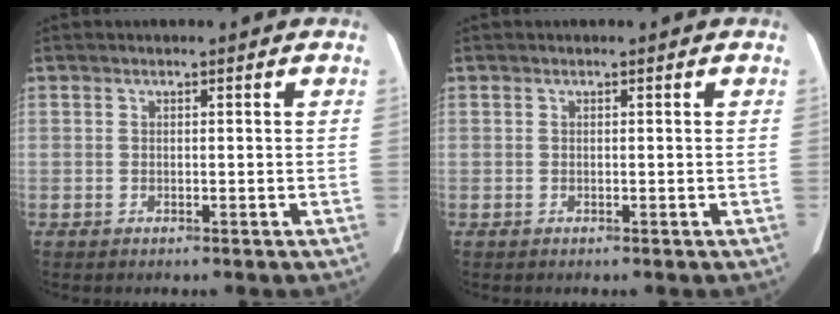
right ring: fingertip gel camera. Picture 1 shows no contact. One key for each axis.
{"total": 0.0}